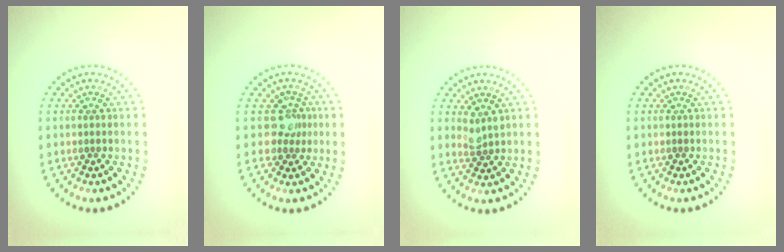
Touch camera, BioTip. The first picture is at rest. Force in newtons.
{"total": 2.2, "press": 1.6, "slide": 1.4}
{"total": 1.5, "press": 1.2, "slide": 0.9}
{"total": 0.0}